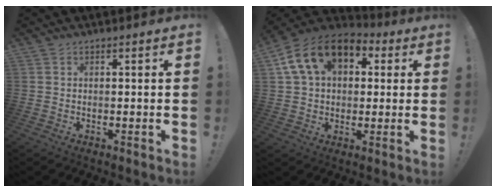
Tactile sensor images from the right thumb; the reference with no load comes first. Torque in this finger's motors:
{"motor_torque": [1.26, 1.36, 0.53, -0.16, 0.10]}